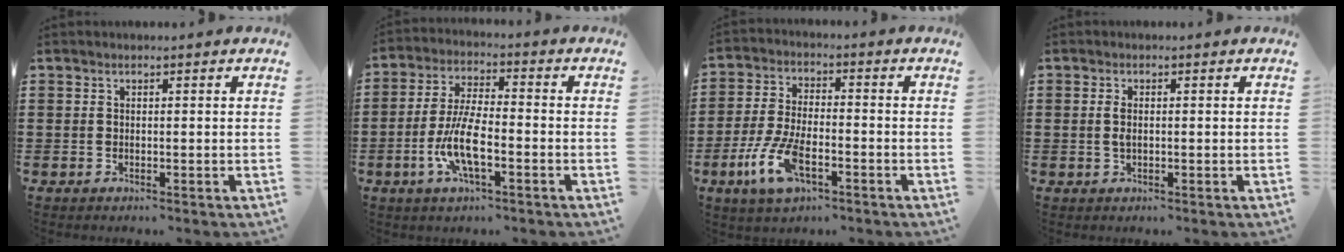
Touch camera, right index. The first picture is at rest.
{"total": 8.4, "force": [-2.7, 2.6, 7.5], "torque": [-0.170, -0.014, -0.057]}
{"total": 9.2, "force": [-4.0, 3.6, 7.4], "torque": [-0.172, -0.013, -0.074]}
{"total": 1.8, "force": [0.1, 0.9, 1.6], "torque": [-0.033, 0.003, 0.000]}